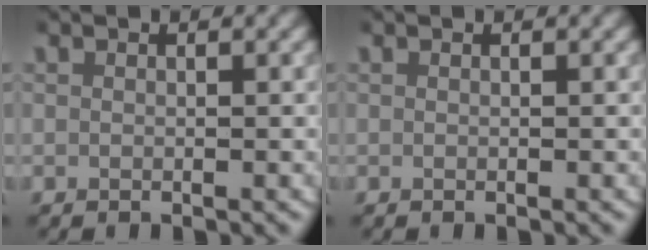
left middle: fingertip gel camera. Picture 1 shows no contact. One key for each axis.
{"total": 0.0}